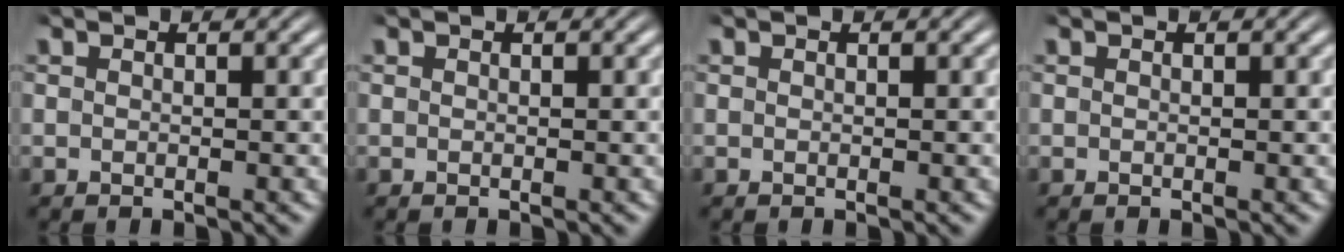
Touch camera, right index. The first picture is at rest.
{"total": 0.0}
{"total": 0.0}
{"total": 0.0}